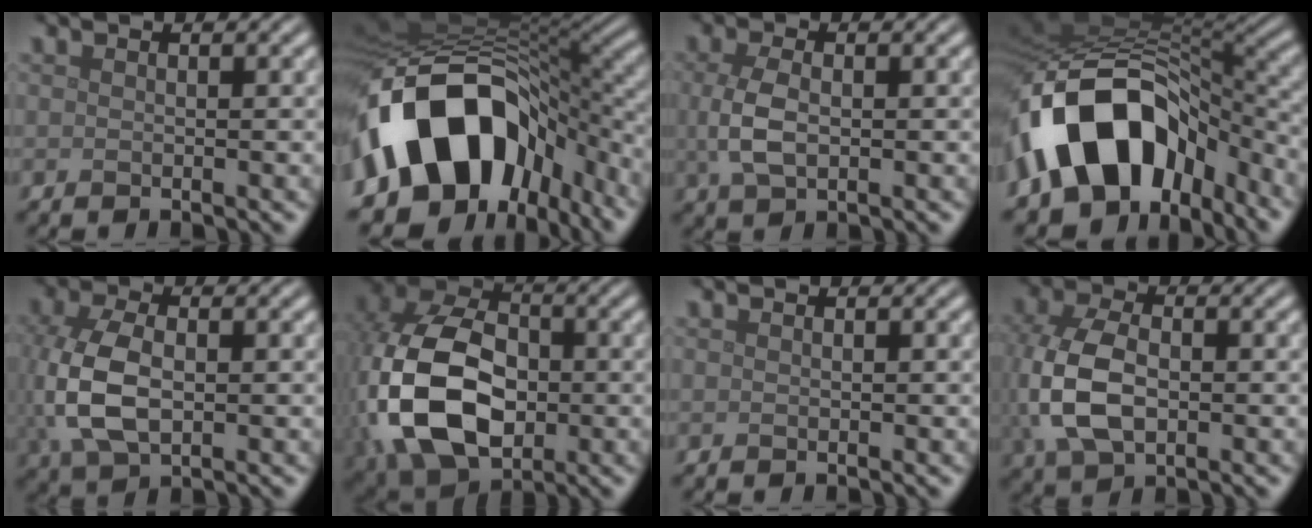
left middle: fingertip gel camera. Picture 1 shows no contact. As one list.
[{"total": 16.7, "force": [-4.4, 11.9, 11.0], "torque": [-0.194, -0.033, -0.062]}, {"total": 3.5, "force": [0.0, 2.0, 2.9], "torque": [-0.072, -0.002, 0.001]}, {"total": 14.5, "force": [-5.6, 9.7, 9.3], "torque": [-0.159, 0.006, -0.095]}, {"total": 7.0, "force": [-0.1, 4.3, 5.5], "torque": [-0.144, -0.003, 0.000]}, {"total": 13.5, "force": [-2.5, 9.2, 9.5], "torque": [-0.225, -0.017, -0.055]}, {"total": 0.0}, {"total": 7.5, "force": [-0.4, 4.9, 5.7], "torque": [-0.144, -0.007, -0.007]}]